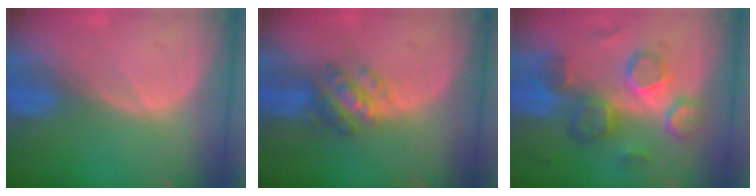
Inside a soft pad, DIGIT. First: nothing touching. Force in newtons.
{"total": 5.2, "press": 5.0, "slide": 1.5}
{"total": 9.4, "press": 8.8, "slide": 3.4}